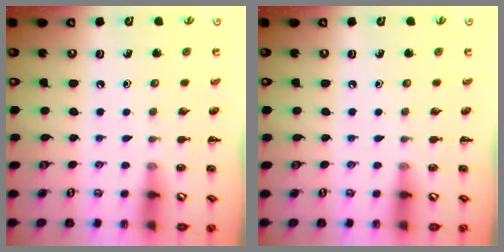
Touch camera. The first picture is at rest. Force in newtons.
{"total": 0.0}